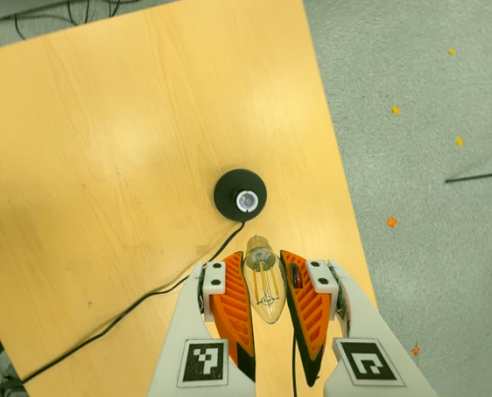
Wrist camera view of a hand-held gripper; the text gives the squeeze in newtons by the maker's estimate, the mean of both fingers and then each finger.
{"total": 20.2, "left": 22.9, "right": 17.4}